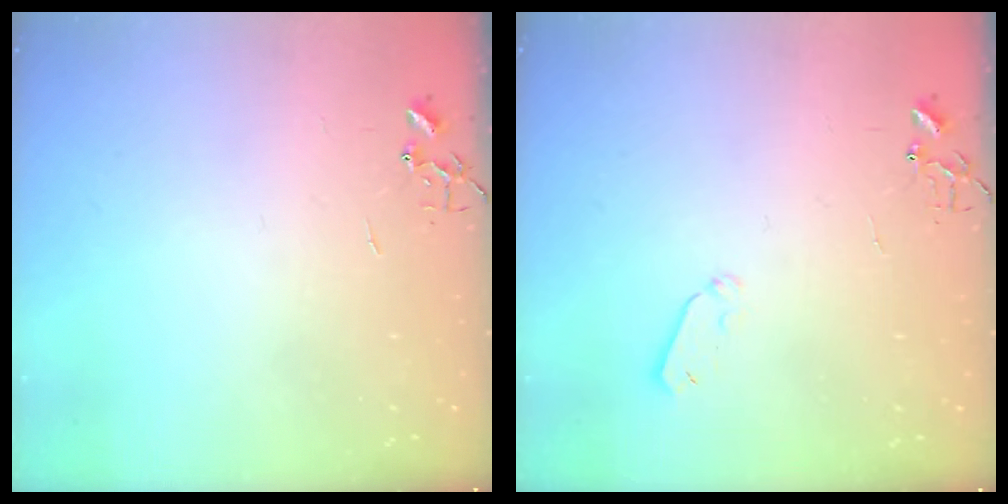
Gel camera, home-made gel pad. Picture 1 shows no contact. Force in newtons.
{"total": 4.2, "press": 4.2, "slide": 0.7}